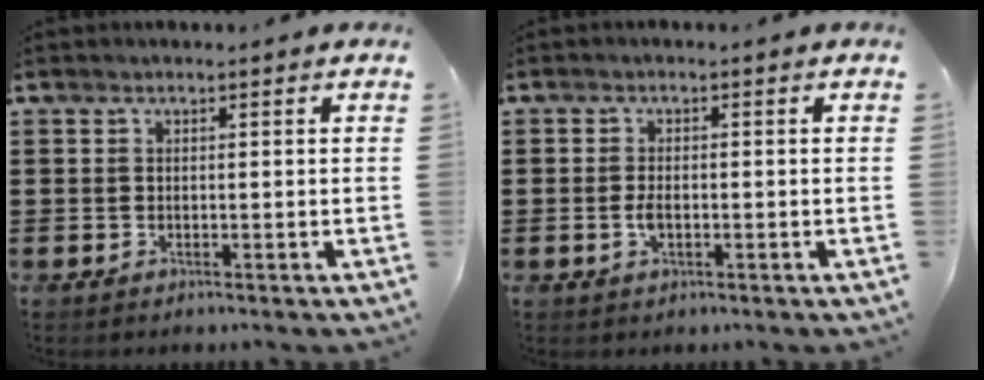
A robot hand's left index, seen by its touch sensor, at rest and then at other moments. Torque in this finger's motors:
{"motor_torque": [0.13, 0.26, 0.07, 0.02]}